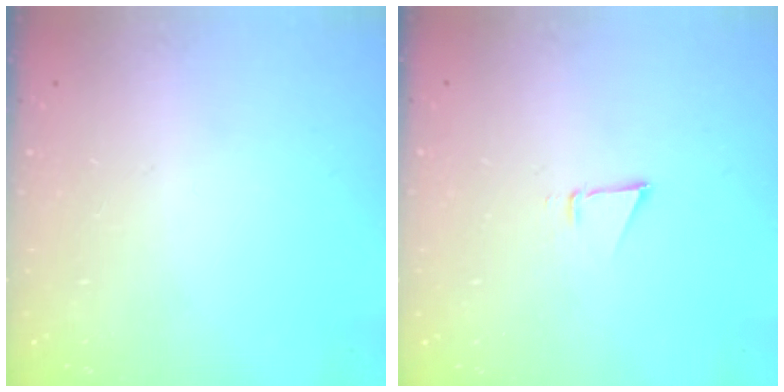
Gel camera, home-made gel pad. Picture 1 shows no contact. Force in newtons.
{"total": 2.6, "press": 2.5, "slide": 0.8}